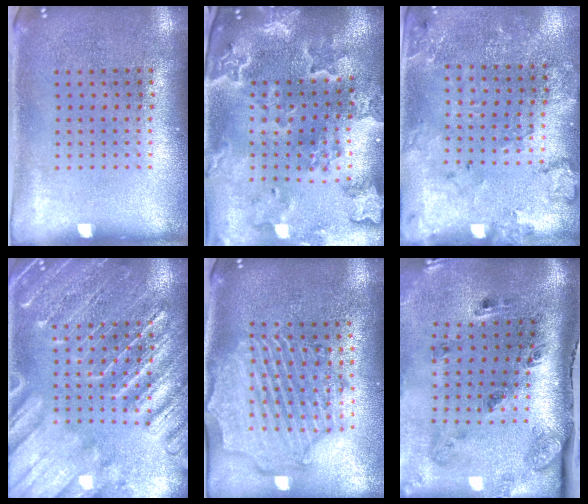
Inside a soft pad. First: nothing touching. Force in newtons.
{"total": 3.1, "press": 2.8, "slide": 1.2}
{"total": 1.8, "press": 1.7, "slide": 0.4}
{"total": 5.2, "press": 5.1, "slide": 0.7}
{"total": 2.6, "press": 2.3, "slide": 1.1}
{"total": 3.2, "press": 2.1, "slide": 2.5}